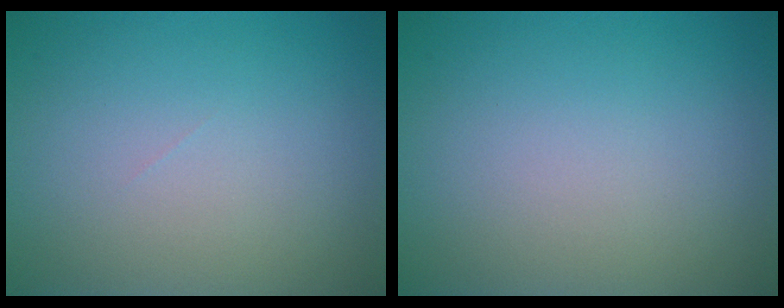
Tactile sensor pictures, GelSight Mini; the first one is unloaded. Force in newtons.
{"total": 0.0}